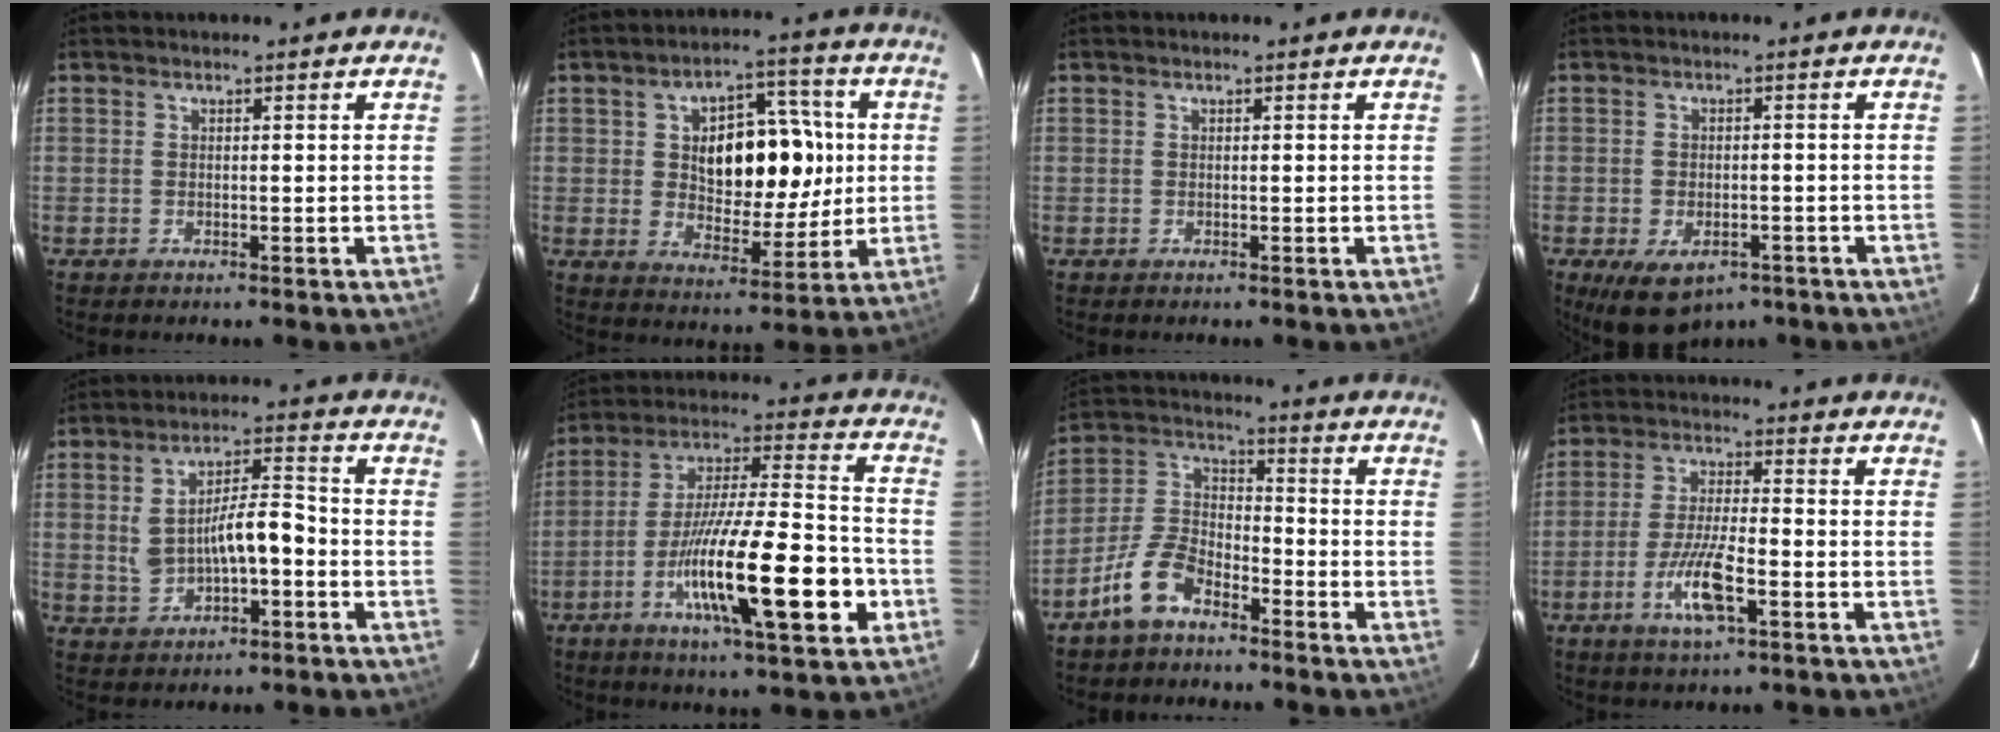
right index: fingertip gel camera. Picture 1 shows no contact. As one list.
[{"total": 13.9, "force": [2.1, 7.2, 11.7], "torque": [-0.176, 0.027, 0.040]}, {"total": 0.0}, {"total": 8.4, "force": [-5.3, 4.6, 4.6], "torque": [-0.075, -0.007, -0.074]}, {"total": 8.4, "force": [-0.9, 3.0, 7.9], "torque": [-0.146, 0.022, -0.011]}, {"total": 20.7, "force": [-7.2, 2.4, 19.3], "torque": [-0.319, -0.010, -0.115]}, {"total": 8.8, "force": [-6.1, 4.2, 4.8], "torque": [-0.114, 0.011, -0.127]}, {"total": 8.2, "force": [-3.5, 1.3, 7.3], "torque": [-0.146, -0.008, -0.062]}]